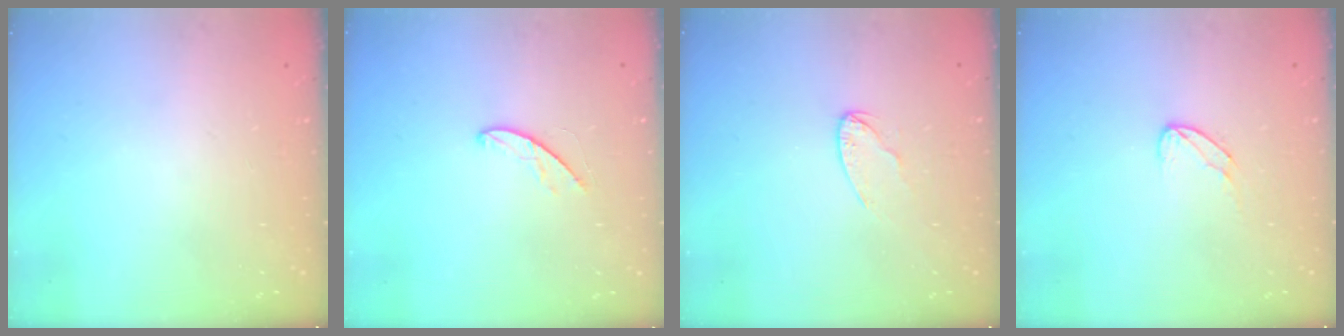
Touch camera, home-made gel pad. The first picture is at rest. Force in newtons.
{"total": 4.8, "press": 4.8, "slide": 0.3}
{"total": 6.1, "press": 6.1, "slide": 0.5}
{"total": 6.1, "press": 6.1, "slide": 0.6}